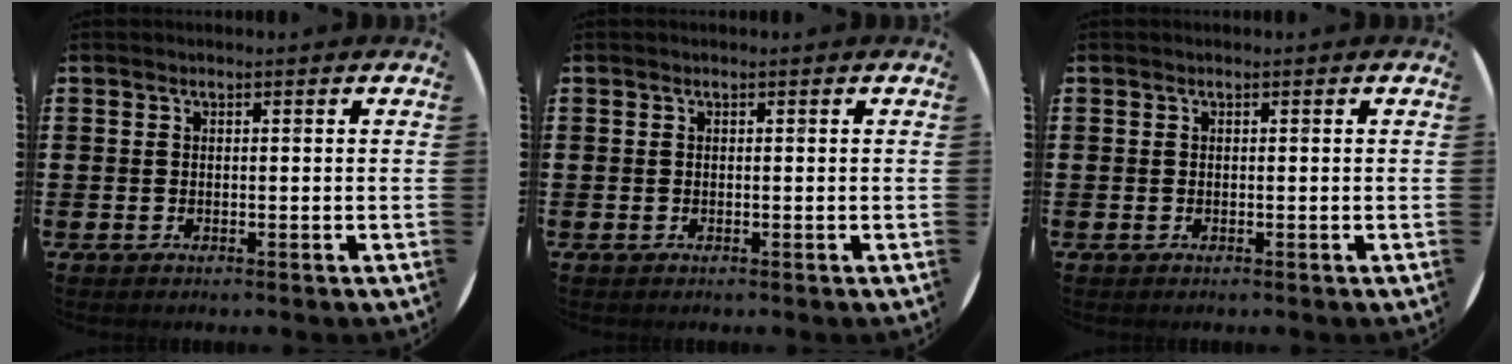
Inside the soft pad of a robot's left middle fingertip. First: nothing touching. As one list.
[{"total": 0.0}, {"total": 0.0}]